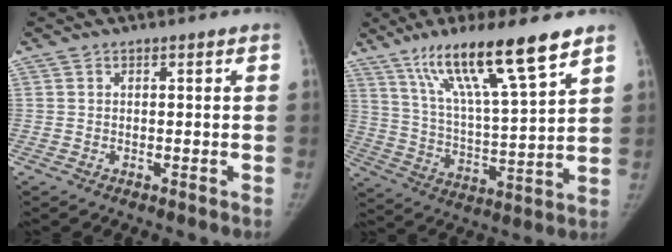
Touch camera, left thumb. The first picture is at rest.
{"total": 18.0, "force": [11.9, 2.1, 13.4], "torque": [-0.221, -0.050, 0.212]}